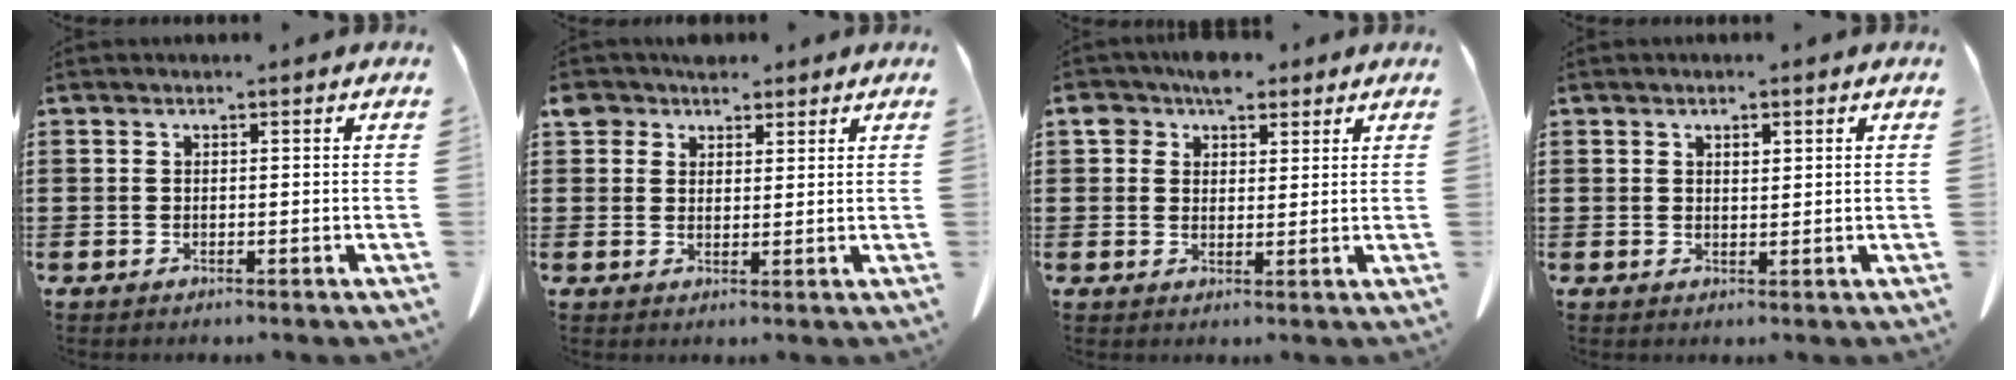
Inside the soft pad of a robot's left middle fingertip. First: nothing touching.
{"total": 4.1, "force": [3.1, 2.6, 0.8], "torque": [-0.022, 0.007, 0.056]}
{"total": 5.9, "force": [3.9, 3.6, 2.6], "torque": [-0.050, 0.010, 0.070]}
{"total": 1.1, "force": [0.7, 0.5, 0.7], "torque": [-0.008, 0.001, 0.010]}